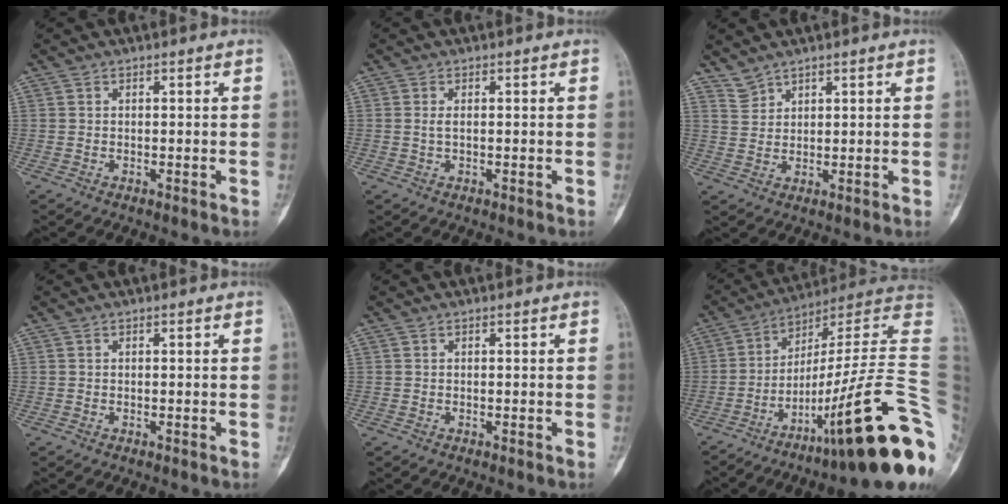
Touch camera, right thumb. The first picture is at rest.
{"total": 1.1, "force": [0.1, 0.5, 1.0], "torque": [-0.025, -0.002, 0.004]}
{"total": 2.7, "force": [2.5, 1.0, 0.1], "torque": [0.010, -0.010, 0.050]}
{"total": 0.0}
{"total": 0.0}
{"total": 30.0, "force": [-8.9, 5.5, 28.2], "torque": [-0.332, 0.065, -0.136]}